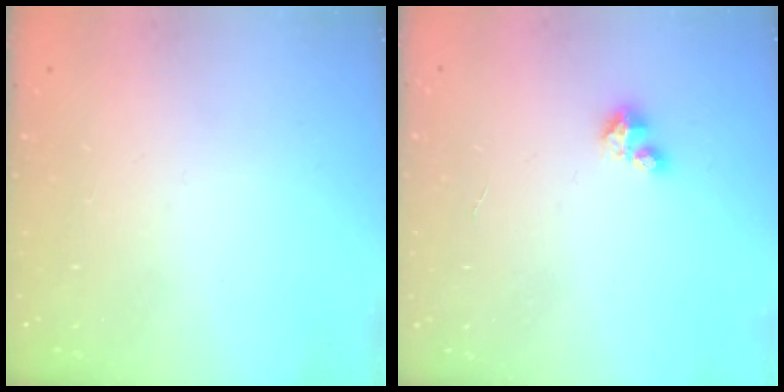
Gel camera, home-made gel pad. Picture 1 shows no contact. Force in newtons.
{"total": 2.0, "press": 2.0, "slide": 0.2}